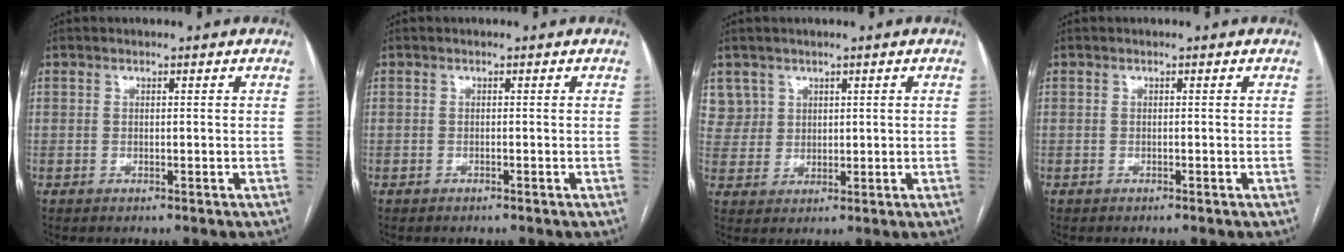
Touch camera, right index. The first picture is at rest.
{"total": 0.0}
{"total": 4.6, "force": [2.6, 3.7, -0.5], "torque": [0.023, 0.006, 0.054]}
{"total": 0.0}